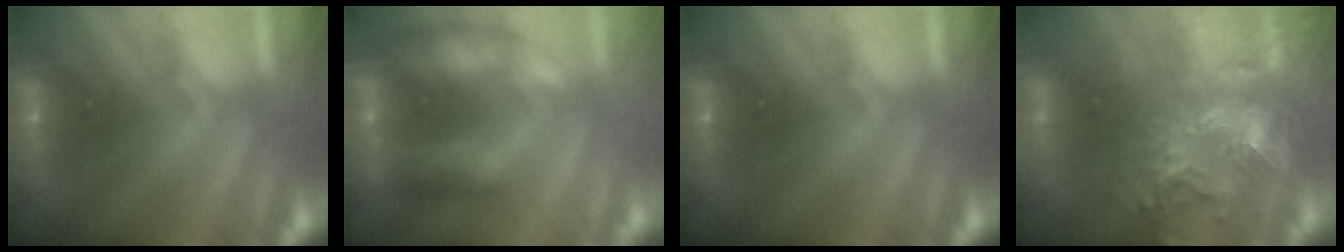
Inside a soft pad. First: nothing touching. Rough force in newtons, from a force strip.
{"total": 2.4}
{"total": 0.0}
{"total": 7.2}